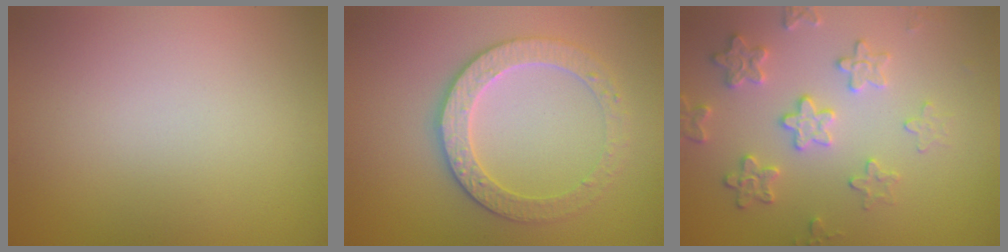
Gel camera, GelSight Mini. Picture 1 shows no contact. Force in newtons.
{"total": 3.8, "press": 3.7, "slide": 1.2}
{"total": 3.6, "press": 3.4, "slide": 1.2}